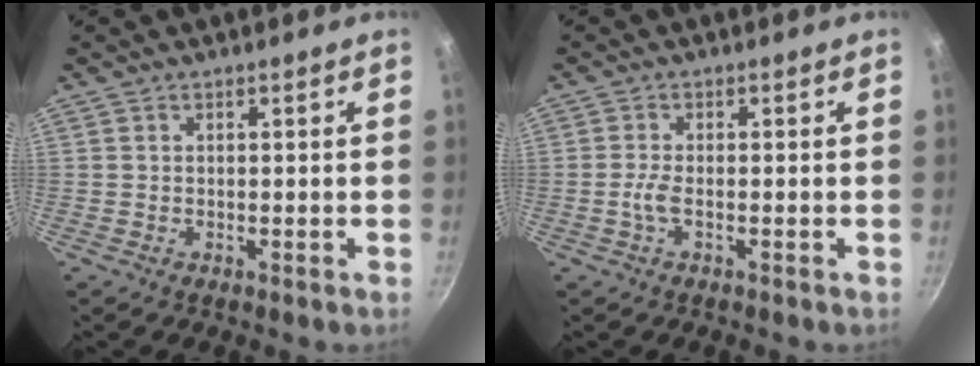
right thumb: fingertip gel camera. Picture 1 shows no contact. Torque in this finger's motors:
{"motor_torque": [0.08, -0.24, 0.49, -0.26, 0.18]}